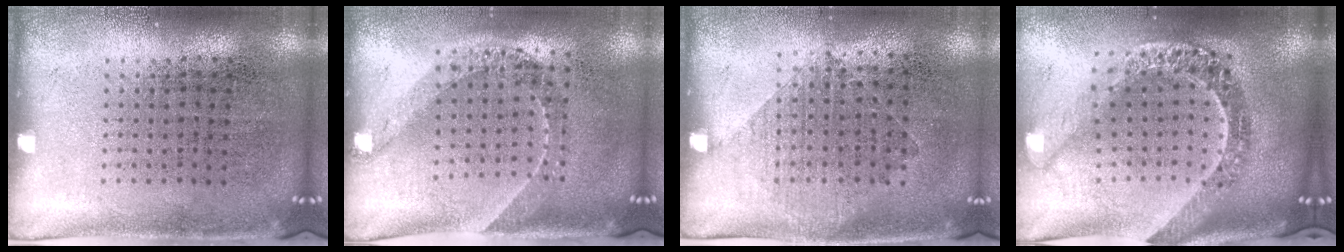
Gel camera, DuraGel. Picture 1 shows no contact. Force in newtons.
{"total": 1.6, "press": 1.3, "slide": 0.9}
{"total": 1.0, "press": 1.0, "slide": 0.4}
{"total": 3.0, "press": 2.3, "slide": 1.9}